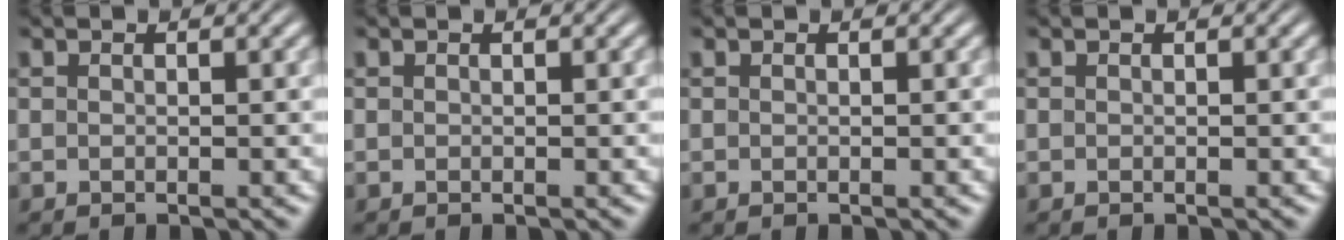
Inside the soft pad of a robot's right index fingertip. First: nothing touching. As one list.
[{"total": 0.0}, {"total": 0.0}, {"total": 0.0}]